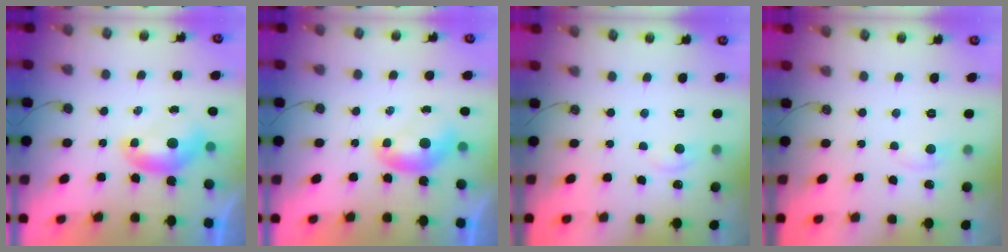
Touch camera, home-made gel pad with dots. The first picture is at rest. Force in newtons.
{"total": 0.0}
{"total": 1.0, "press": 0.5, "slide": 0.9}
{"total": 0.9, "press": 0.4, "slide": 0.8}